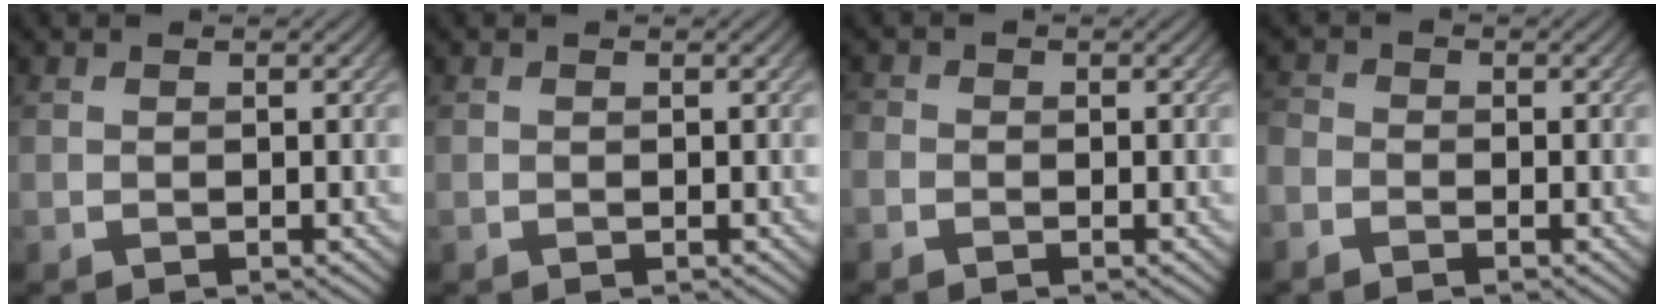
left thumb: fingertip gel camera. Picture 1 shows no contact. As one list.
[{"total": 0.0}, {"total": 1.6, "force": [-1.0, 1.2, 0.4], "torque": [-0.008, -0.002, -0.023]}, {"total": 2.3, "force": [-1.6, 1.4, 0.7], "torque": [-0.019, 0.000, -0.045]}]